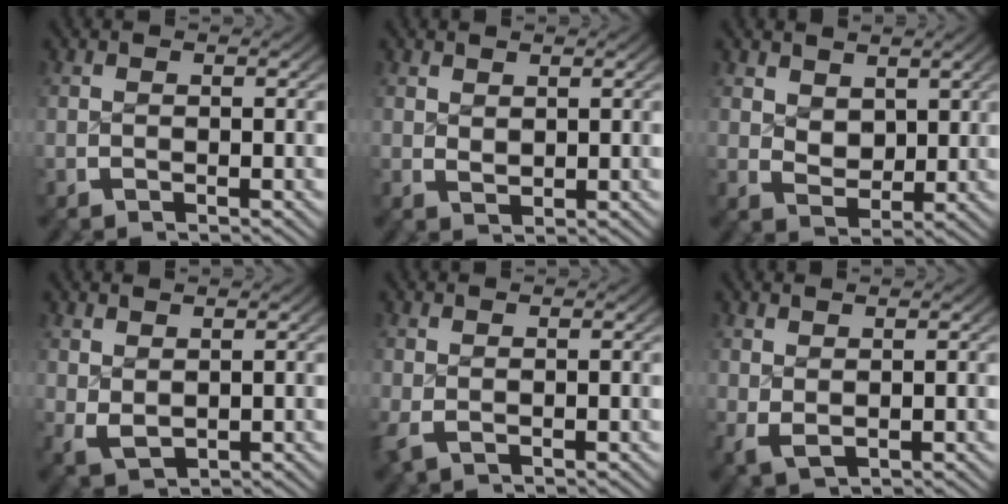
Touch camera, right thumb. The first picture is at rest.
{"total": 1.1, "force": [1.0, 0.4, 0.3], "torque": [-0.001, -0.003, 0.028]}
{"total": 2.7, "force": [1.5, 1.7, 1.5], "torque": [-0.026, -0.017, 0.036]}
{"total": 2.5, "force": [0.6, 1.8, 1.7], "torque": [-0.034, -0.015, 0.027]}
{"total": 0.8, "force": [0.1, 0.4, 0.6], "torque": [-0.016, -0.006, 0.006]}
{"total": 1.7, "force": [0.6, 1.0, 1.2], "torque": [-0.022, -0.010, 0.023]}